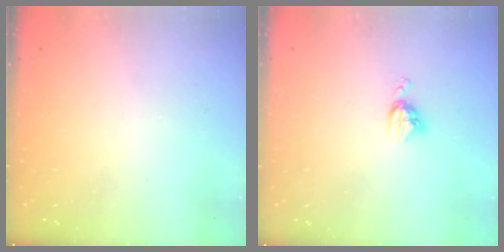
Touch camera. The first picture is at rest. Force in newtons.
{"total": 4.6, "press": 4.6, "slide": 0.6}